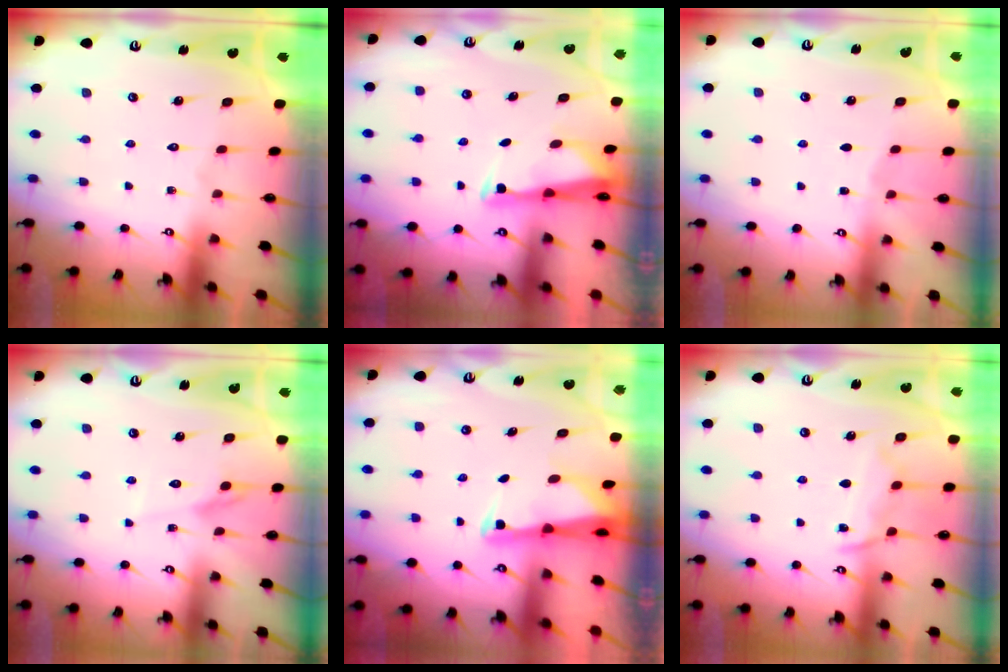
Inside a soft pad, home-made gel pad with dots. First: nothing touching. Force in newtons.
{"total": 2.9, "press": 2.8, "slide": 0.8}
{"total": 1.9, "press": 1.9, "slide": 0.3}
{"total": 4.2, "press": 4.2, "slide": 0.4}
{"total": 2.3, "press": 2.3, "slide": 0.5}
{"total": 9.6, "press": 9.6, "slide": 1.1}